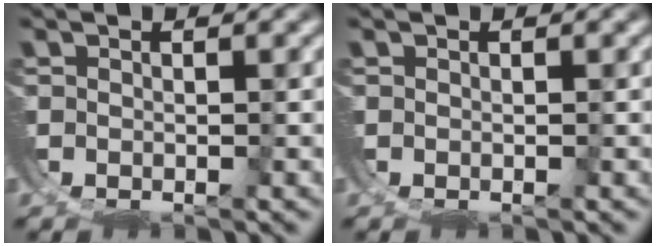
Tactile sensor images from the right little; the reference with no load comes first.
{"total": 0.0}